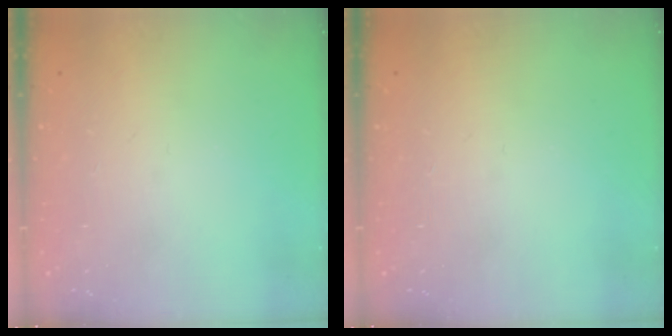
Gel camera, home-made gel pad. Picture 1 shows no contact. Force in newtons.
{"total": 0.0}